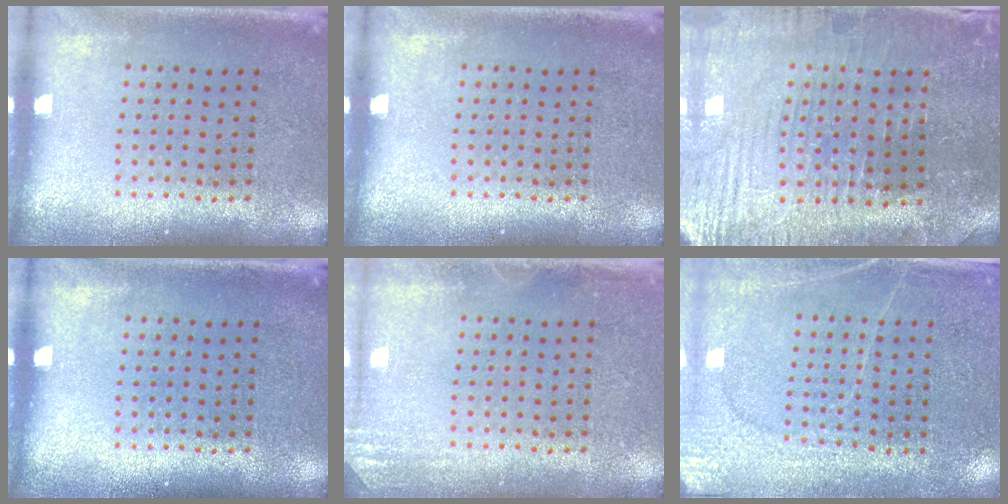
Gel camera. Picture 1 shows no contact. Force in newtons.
{"total": 0.0}
{"total": 1.8, "press": 1.8, "slide": 0.3}
{"total": 0.0}
{"total": 1.6, "press": 1.6, "slide": 0.3}
{"total": 2.8, "press": 2.7, "slide": 0.8}